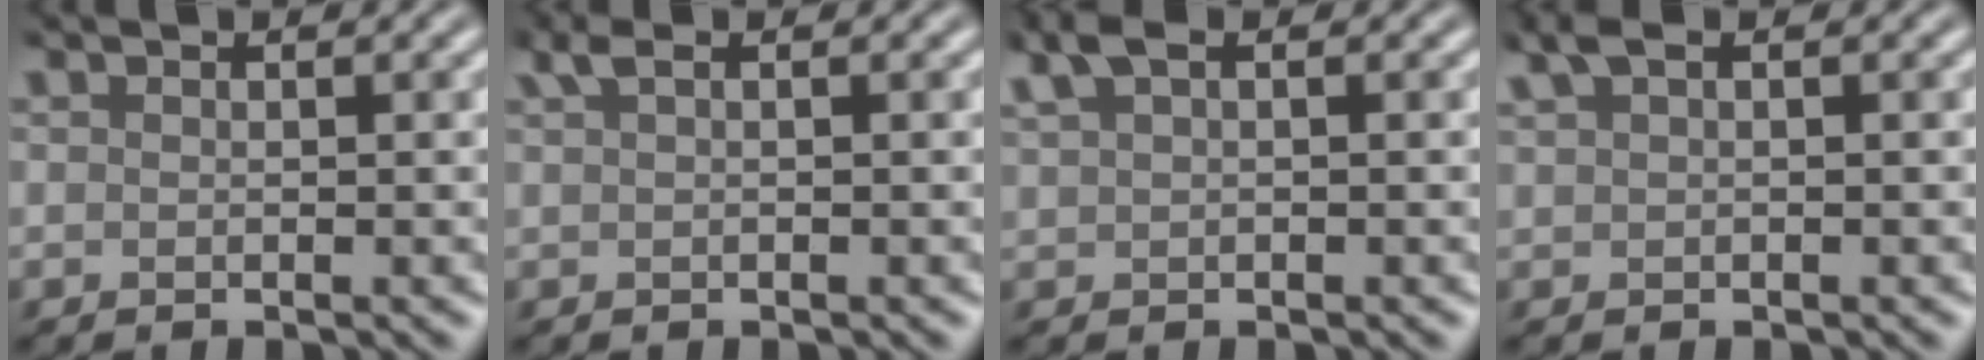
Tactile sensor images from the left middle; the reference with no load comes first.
{"total": 0.9, "force": [-0.3, -0.9, -0.2], "torque": [-0.018, -0.009, 0.029]}
{"total": 0.6, "force": [0.4, -0.5, 0.1], "torque": [-0.033, -0.005, 0.045]}
{"total": 0.8, "force": [0.1, -0.8, -0.2], "torque": [-0.023, -0.007, 0.041]}